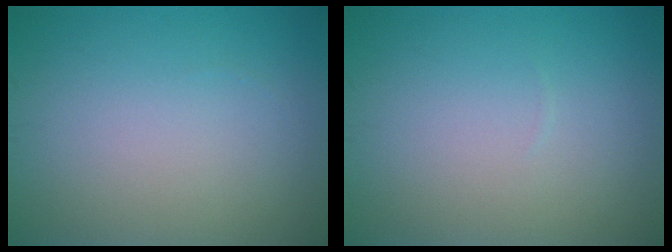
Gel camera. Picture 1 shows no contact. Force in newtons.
{"total": 0.0}